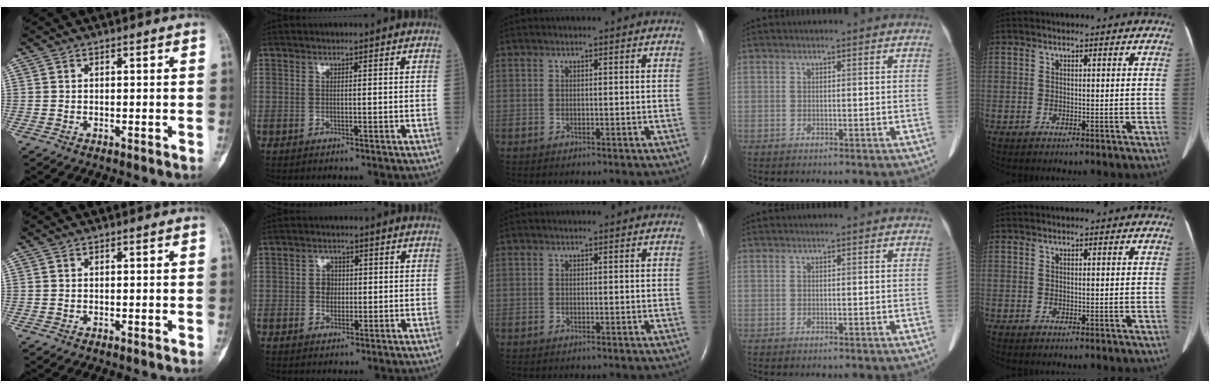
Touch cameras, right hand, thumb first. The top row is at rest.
{"index": {"total": 2.6, "force": [0.0, 2.2, 1.4], "torque": [-0.019, 0.006, 0.000]}}